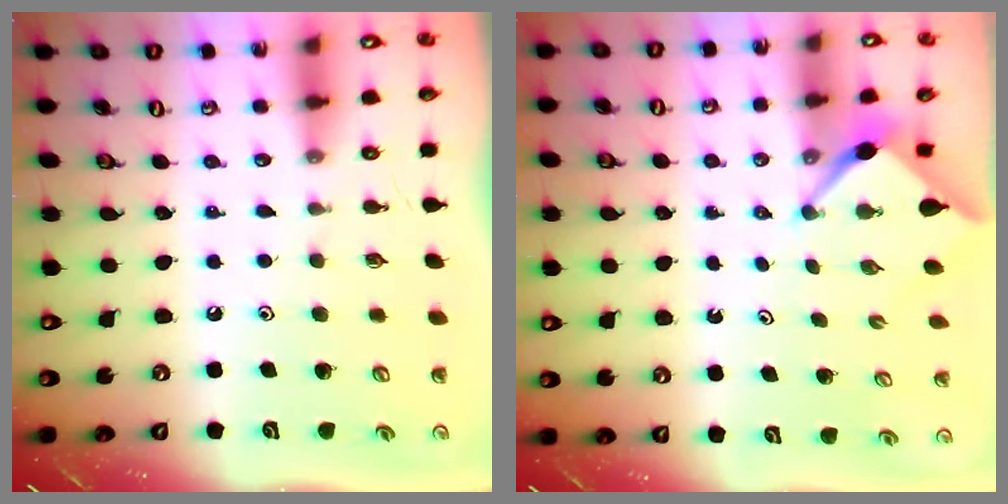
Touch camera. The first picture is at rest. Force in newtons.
{"total": 2.5, "press": 2.4, "slide": 0.3}